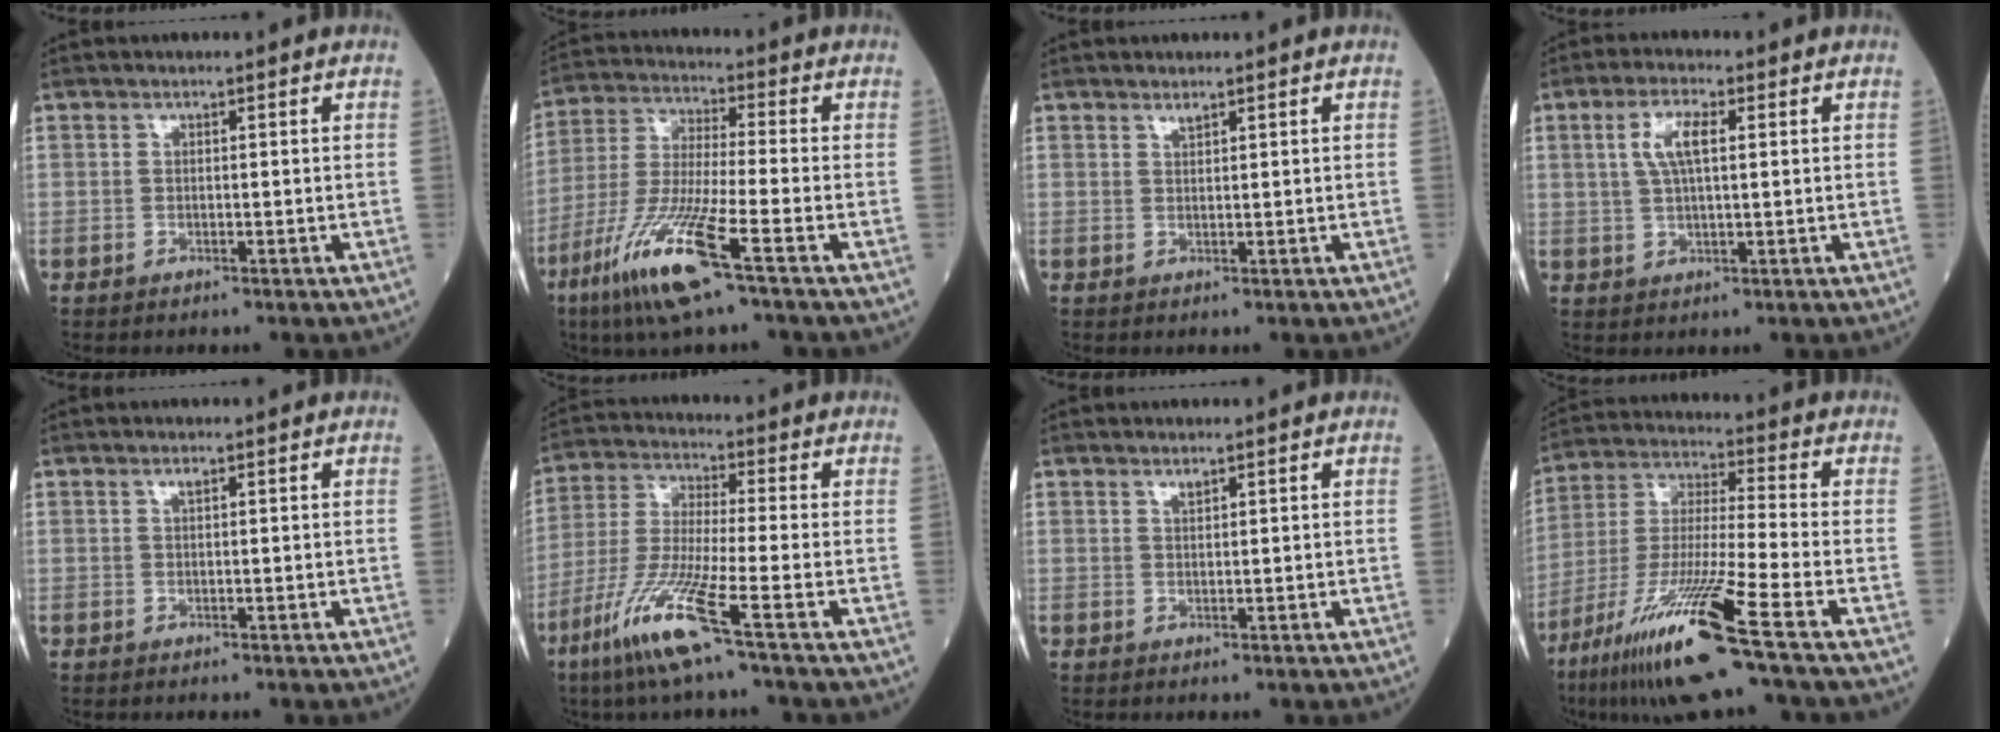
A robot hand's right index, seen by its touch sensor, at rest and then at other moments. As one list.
[{"total": 13.3, "force": [-7.0, 0.0, 11.3], "torque": [-0.242, -0.032, -0.137]}, {"total": 0.9, "force": [0.8, 0.1, 0.4], "torque": [-0.007, -0.005, 0.015]}, {"total": 5.1, "force": [1.5, 1.3, 4.7], "torque": [-0.102, 0.008, 0.033]}, {"total": 0.7, "force": [0.4, 0.1, 0.5], "torque": [-0.011, 0.000, 0.007]}, {"total": 11.3, "force": [-6.1, -1.0, 9.4], "torque": [-0.198, -0.033, -0.128]}, {"total": 0.9, "force": [0.7, 0.1, 0.5], "torque": [-0.011, -0.004, 0.015]}, {"total": 17.7, "force": [-10.0, -0.8, 14.6], "torque": [-0.306, -0.050, -0.187]}]